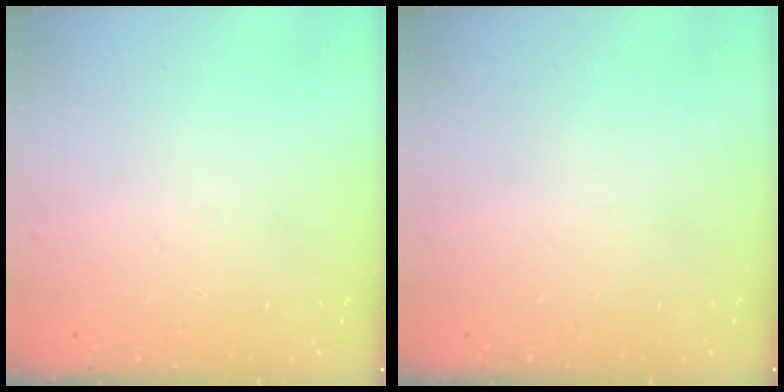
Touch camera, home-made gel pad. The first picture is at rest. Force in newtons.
{"total": 0.0}